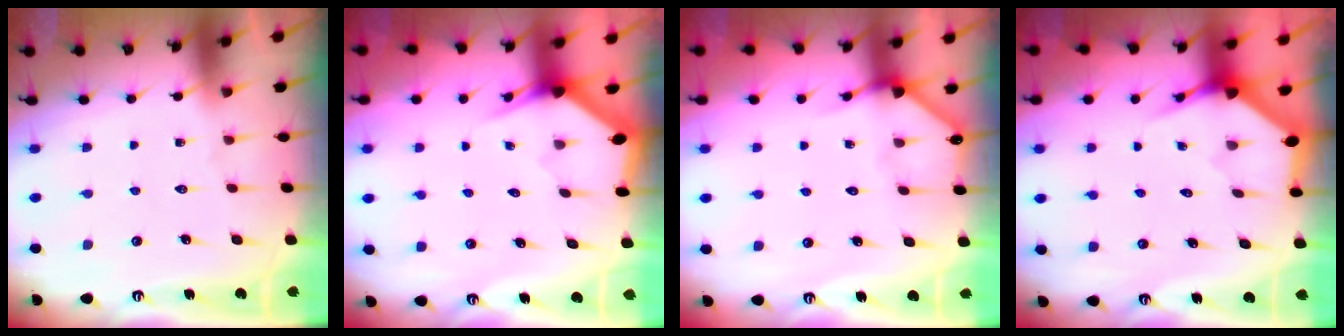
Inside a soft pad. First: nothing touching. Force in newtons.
{"total": 2.9, "press": 2.9, "slide": 0.1}
{"total": 4.3, "press": 4.2, "slide": 0.4}
{"total": 3.5, "press": 3.5, "slide": 0.1}